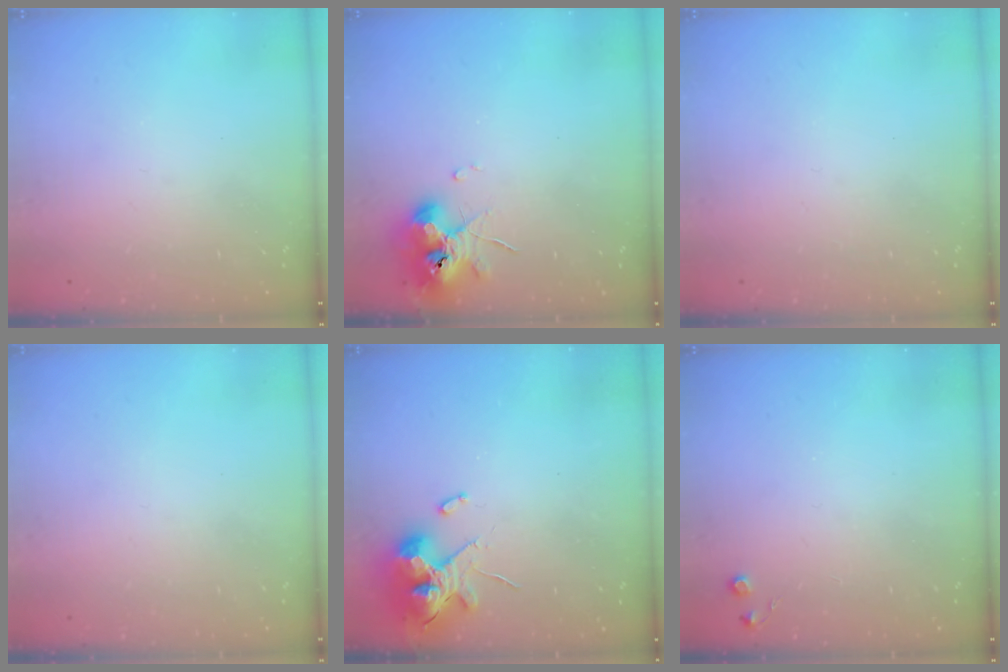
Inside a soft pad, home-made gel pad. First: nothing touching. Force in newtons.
{"total": 10.1, "press": 10.0, "slide": 1.4}
{"total": 0.0}
{"total": 0.0}
{"total": 11.5, "press": 11.4, "slide": 1.3}
{"total": 4.3, "press": 4.2, "slide": 0.7}